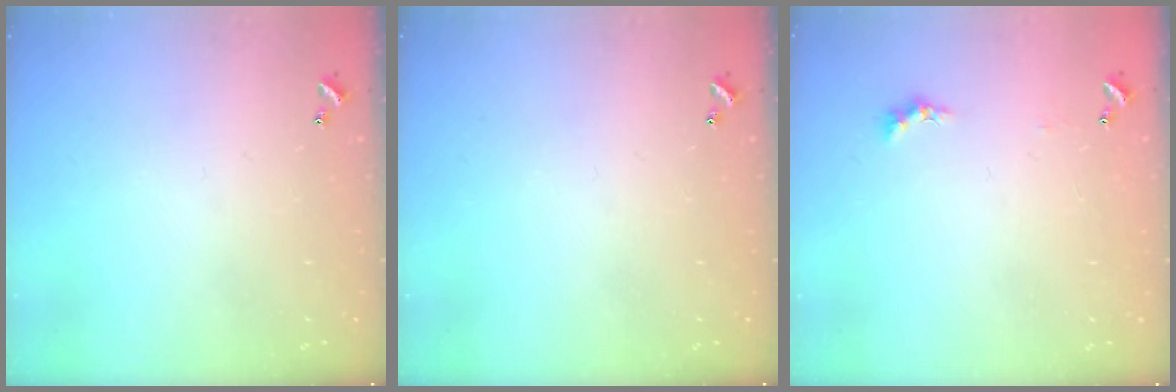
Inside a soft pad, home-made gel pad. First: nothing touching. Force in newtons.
{"total": 0.0}
{"total": 0.6, "press": 0.4, "slide": 0.5}